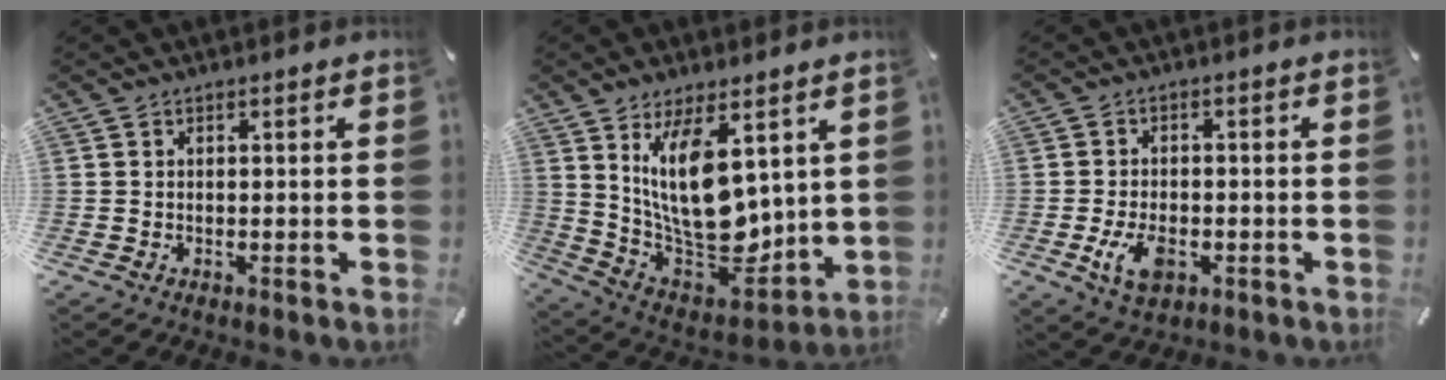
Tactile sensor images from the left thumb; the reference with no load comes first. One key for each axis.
{"total": 17.9, "fx": 6.5, "fy": 8.8, "fz": 14.2, "tx": -0.283, "ty": -0.058, "tz": 0.115}
{"total": 6.6, "fx": -2.2, "fy": 4.0, "fz": 4.7, "tx": -0.100, "ty": 0.000, "tz": -0.045}